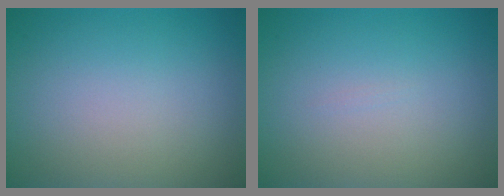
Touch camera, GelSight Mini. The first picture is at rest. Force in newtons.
{"total": 0.0}